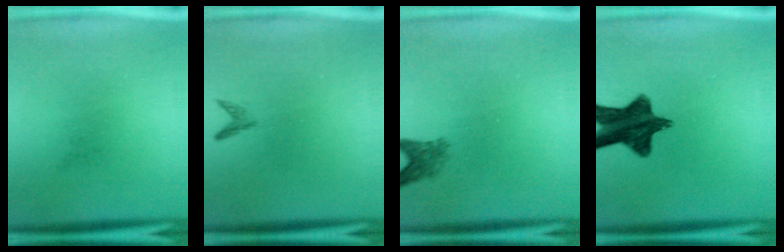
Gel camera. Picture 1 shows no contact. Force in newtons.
{"total": 0.8}
{"total": 2.5}
{"total": 11.8}